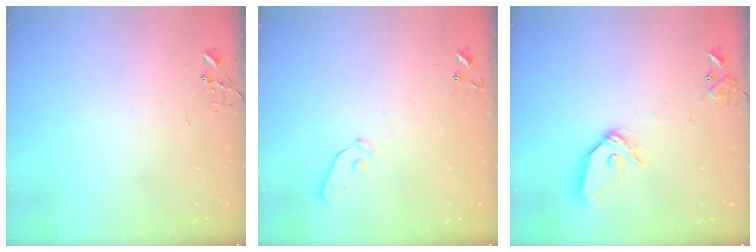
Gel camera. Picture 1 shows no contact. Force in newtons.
{"total": 6.2, "press": 6.1, "slide": 0.7}
{"total": 12.7, "press": 12.6, "slide": 1.7}